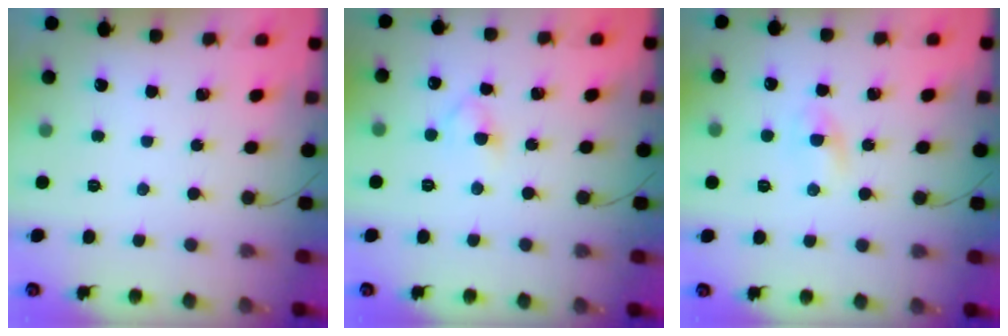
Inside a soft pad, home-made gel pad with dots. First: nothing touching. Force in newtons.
{"total": 2.5, "press": 2.3, "slide": 1.1}
{"total": 1.3, "press": 1.2, "slide": 0.5}